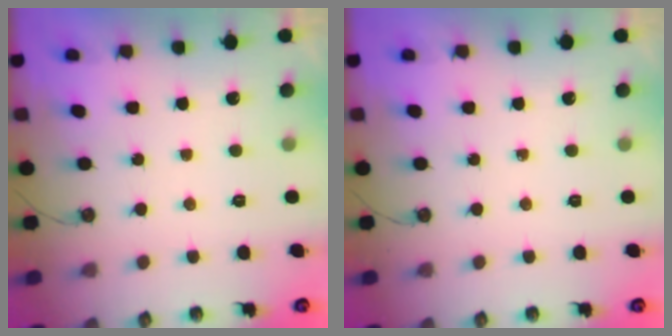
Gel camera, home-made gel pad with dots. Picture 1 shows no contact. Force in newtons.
{"total": 0.0}